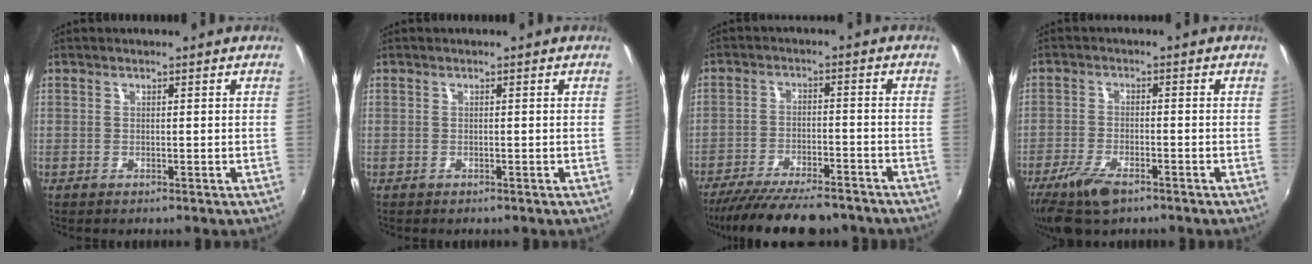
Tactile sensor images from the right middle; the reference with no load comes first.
{"total": 0.0}
{"total": 15.8, "force": [-13.5, 3.8, 7.4], "torque": [-0.151, -0.029, -0.206]}
{"total": 9.3, "force": [-6.1, 3.5, 6.0], "torque": [-0.148, -0.025, -0.116]}